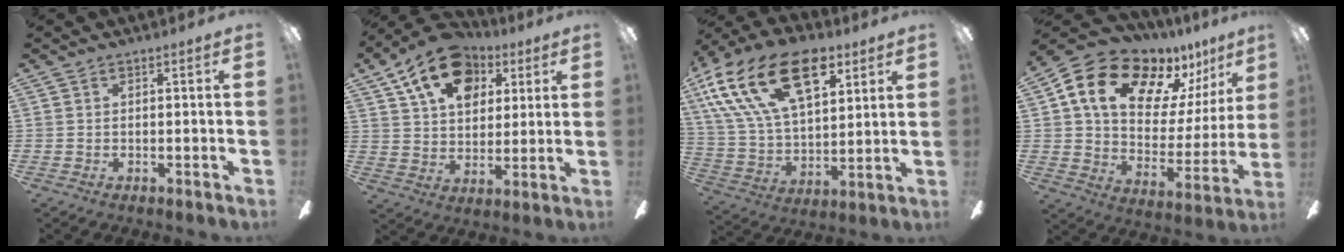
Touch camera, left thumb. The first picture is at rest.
{"total": 16.7, "force": [8.6, 10.9, 9.3], "torque": [-0.139, -0.028, 0.155]}
{"total": 25.9, "force": [12.7, 13.9, 17.9], "torque": [-0.344, -0.050, 0.221]}
{"total": 18.2, "force": [12.0, 10.4, 8.8], "torque": [-0.148, -0.075, 0.212]}